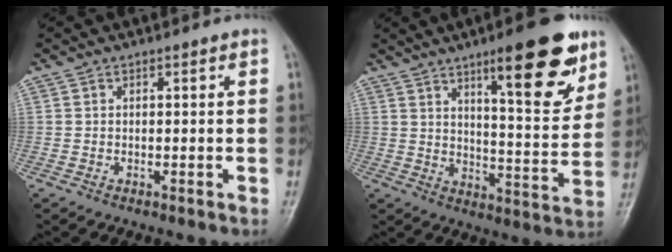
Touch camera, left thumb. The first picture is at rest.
{"total": 16.7, "force": [9.8, 4.3, 12.8], "torque": [-0.149, -0.055, 0.144]}